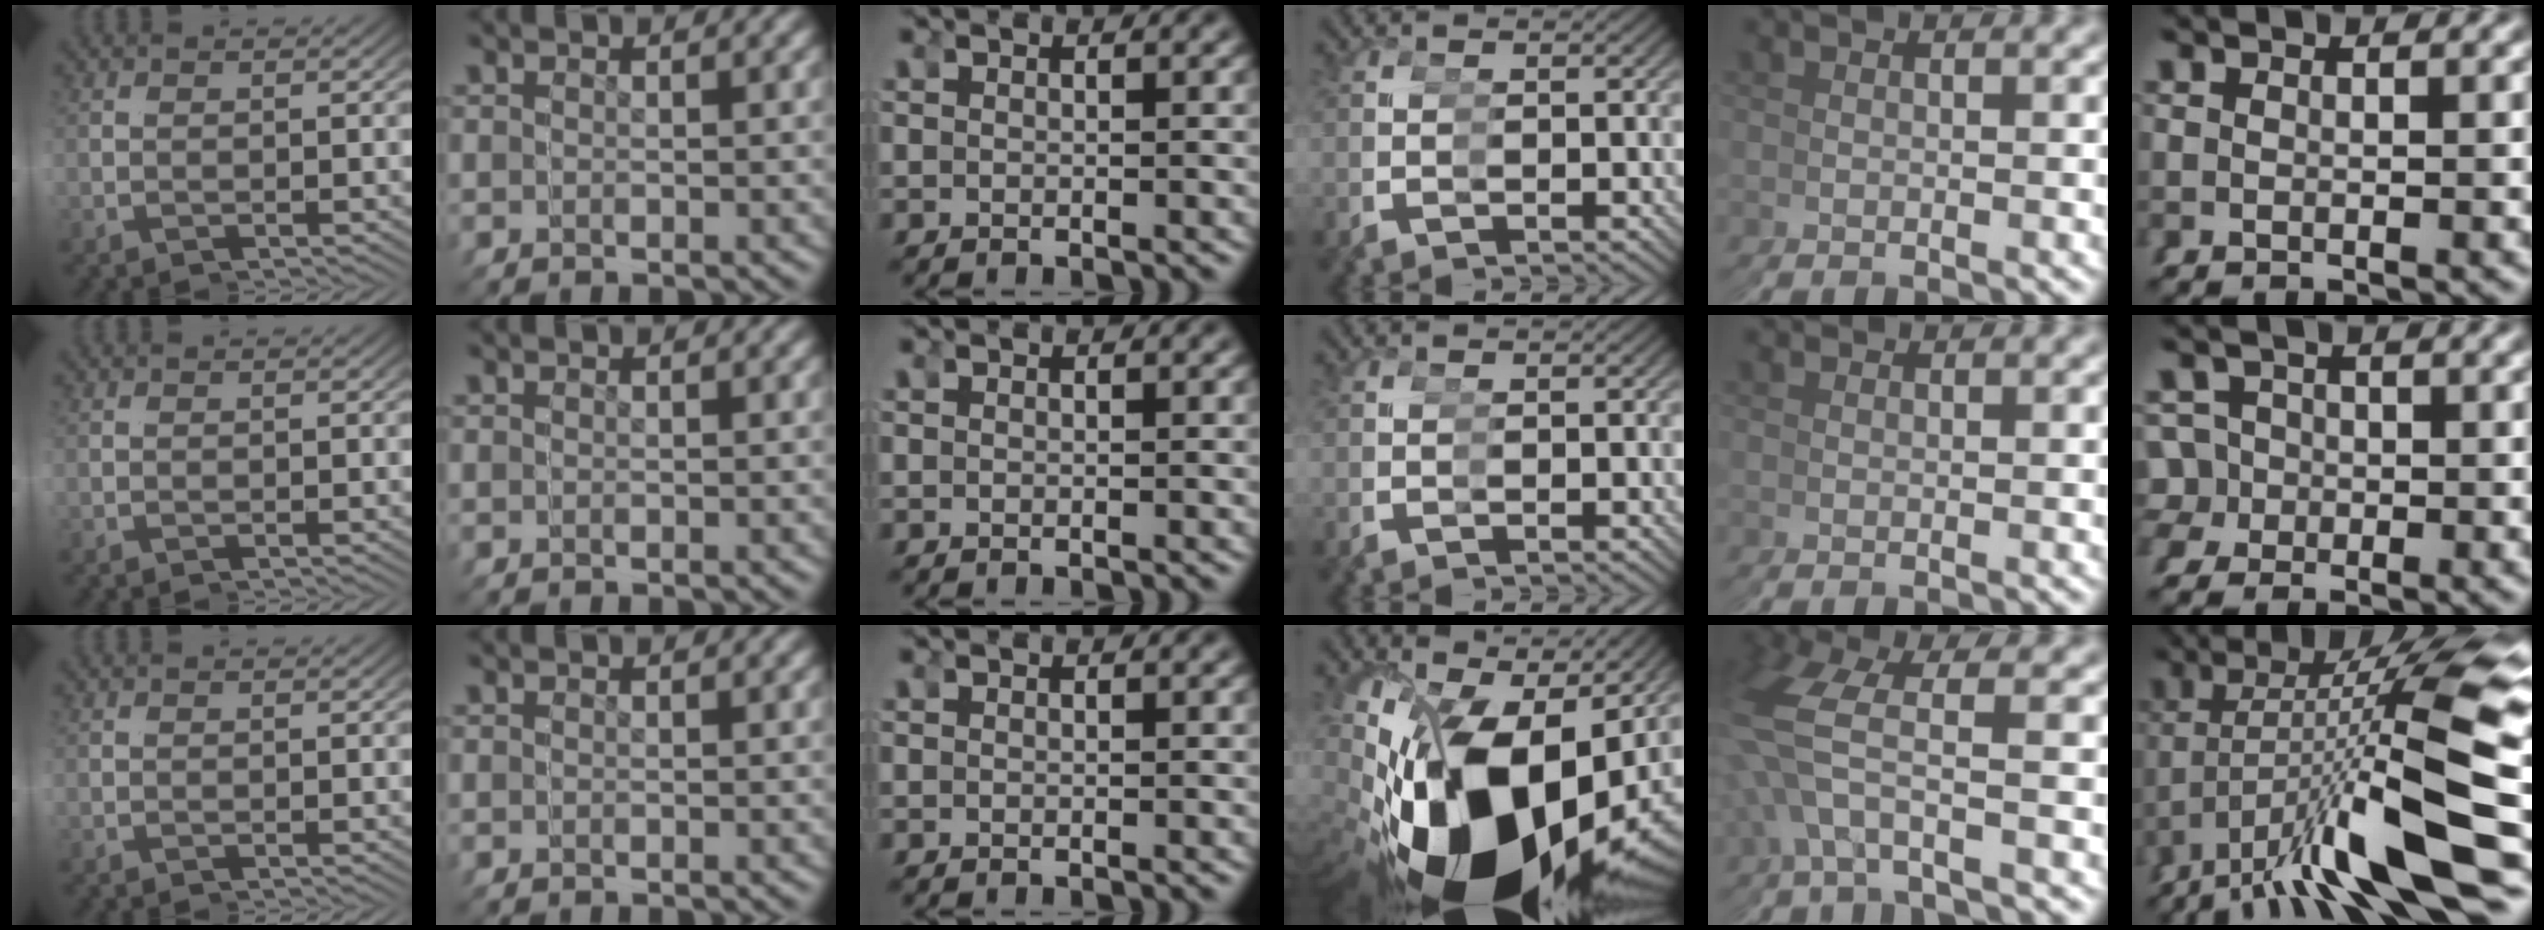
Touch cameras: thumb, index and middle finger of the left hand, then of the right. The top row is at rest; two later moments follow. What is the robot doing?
{"motion": "grasp_and_lifting", "object": "scissors"}